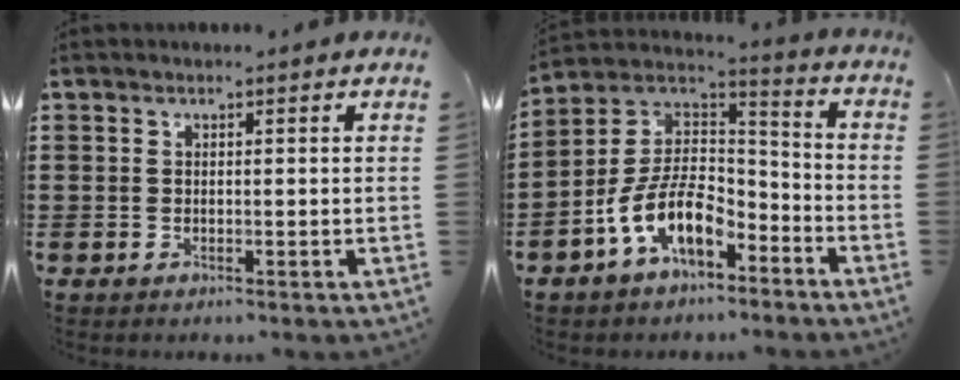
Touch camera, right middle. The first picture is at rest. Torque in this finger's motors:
{"motor_torque": [2.14, 0.00, 1.05, 0.21]}